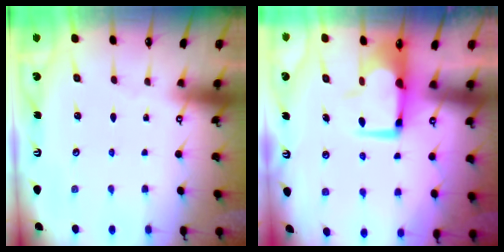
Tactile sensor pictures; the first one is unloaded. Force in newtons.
{"total": 3.5, "press": 3.2, "slide": 1.2}